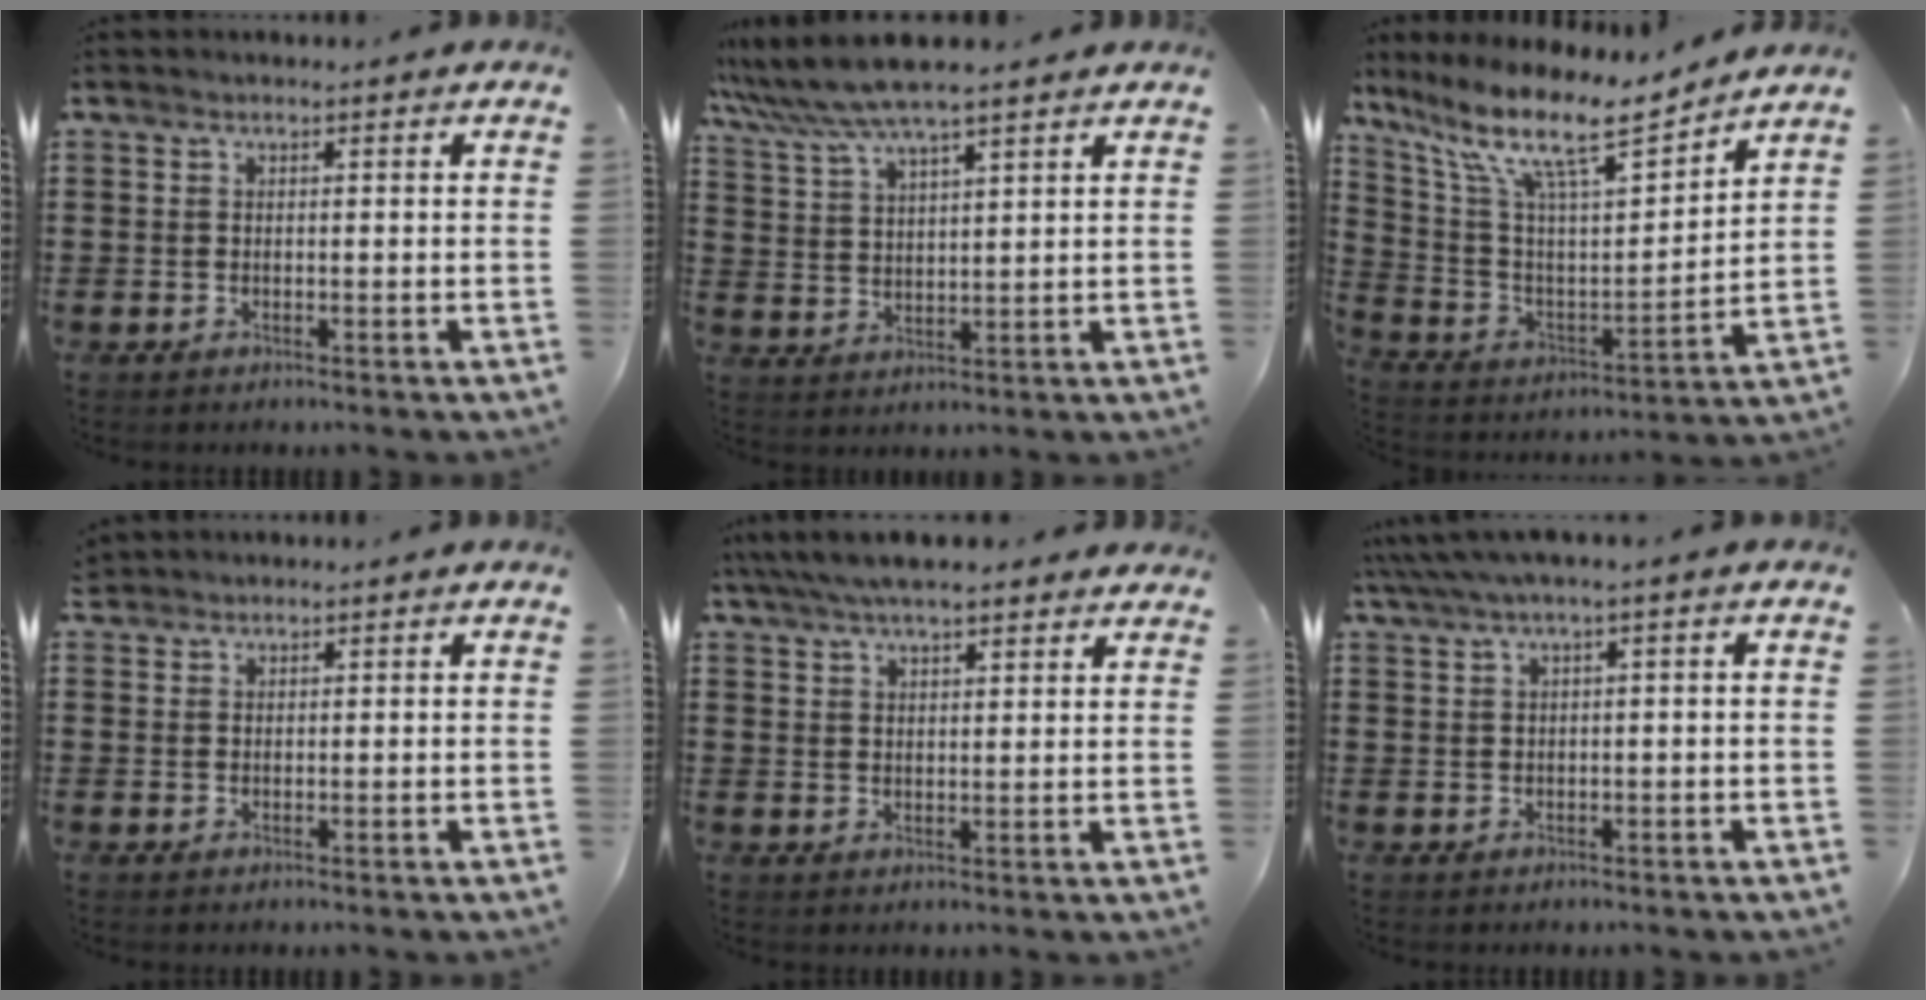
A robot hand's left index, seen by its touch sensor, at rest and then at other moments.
{"total": 7.0, "force": [5.9, 0.6, 3.6], "torque": [-0.088, -0.017, 0.105]}
{"total": 12.7, "force": [9.1, 2.8, 8.4], "torque": [-0.188, -0.054, 0.151]}
{"total": 1.2, "force": [1.1, 0.4, 0.1], "torque": [-0.006, 0.002, 0.023]}
{"total": 5.6, "force": [4.8, 1.0, 2.6], "torque": [-0.064, -0.005, 0.088]}
{"total": 2.3, "force": [0.3, 0.1, 2.3], "torque": [-0.048, -0.006, 0.003]}